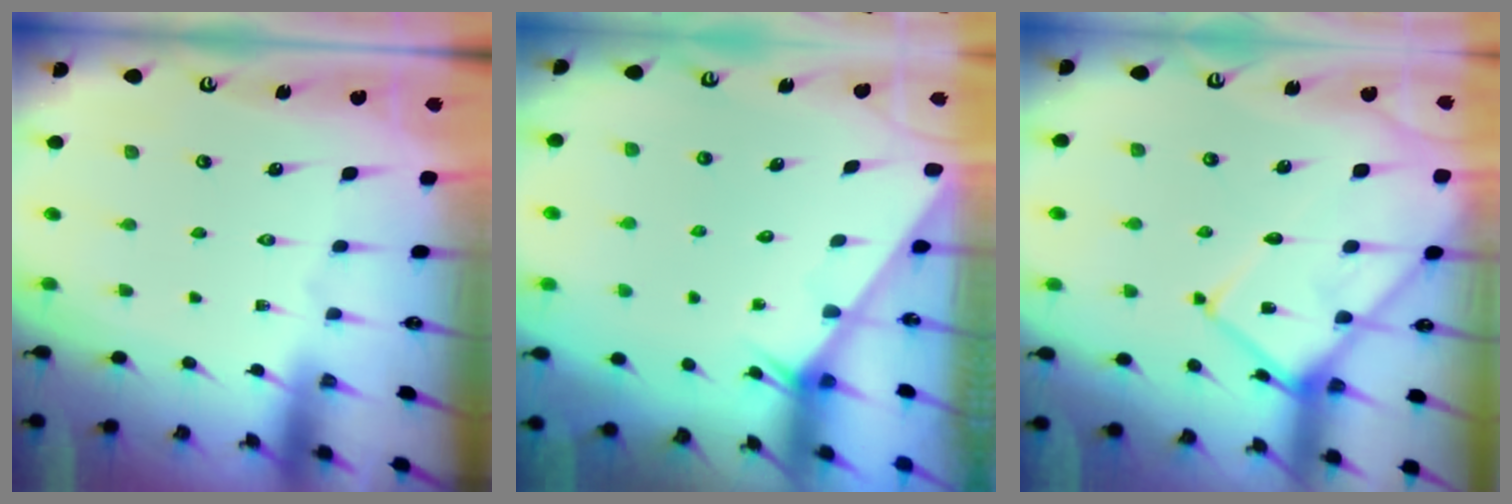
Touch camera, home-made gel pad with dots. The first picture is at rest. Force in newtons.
{"total": 1.5, "press": 1.5, "slide": 0.1}
{"total": 13.2, "press": 13.1, "slide": 1.2}